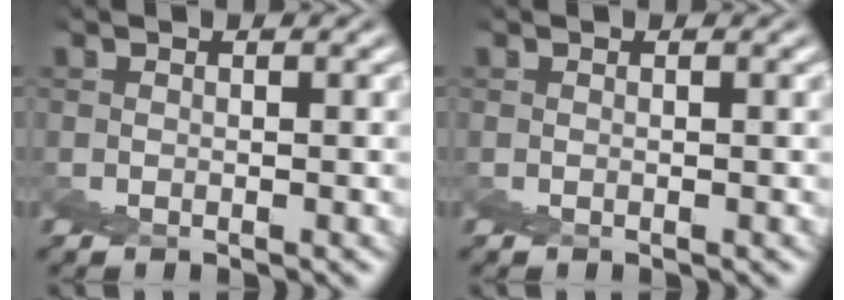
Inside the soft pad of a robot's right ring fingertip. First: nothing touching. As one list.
[{"total": 0.0}]